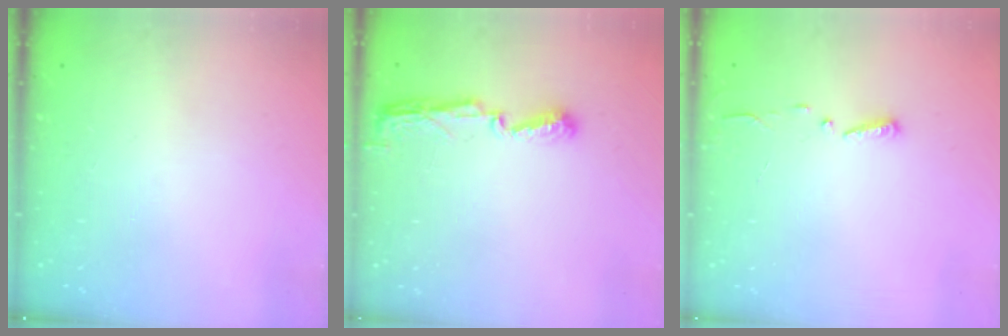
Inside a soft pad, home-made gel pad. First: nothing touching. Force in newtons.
{"total": 5.8, "press": 5.8, "slide": 0.5}
{"total": 3.0, "press": 2.9, "slide": 0.3}